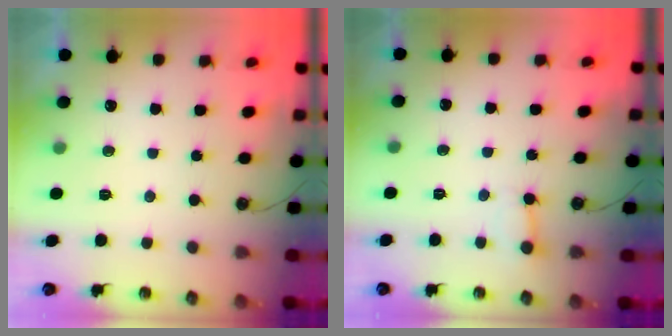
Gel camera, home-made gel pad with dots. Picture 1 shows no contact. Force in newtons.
{"total": 5.0, "press": 5.0, "slide": 0.6}